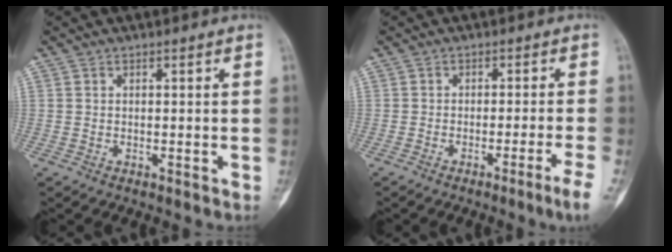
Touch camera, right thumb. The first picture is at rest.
{"total": 4.5, "force": [-2.5, -0.8, 3.6], "torque": [-0.063, 0.005, -0.040]}